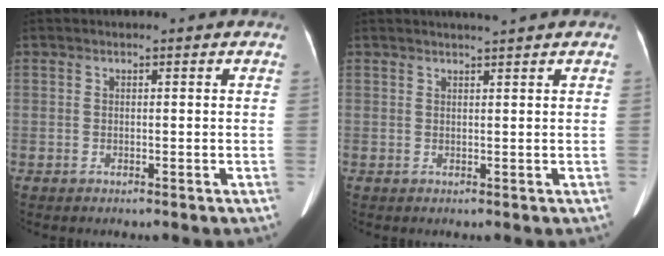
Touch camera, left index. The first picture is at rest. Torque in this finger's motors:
{"motor_torque": [-0.37, -0.23, -0.13, -0.01]}